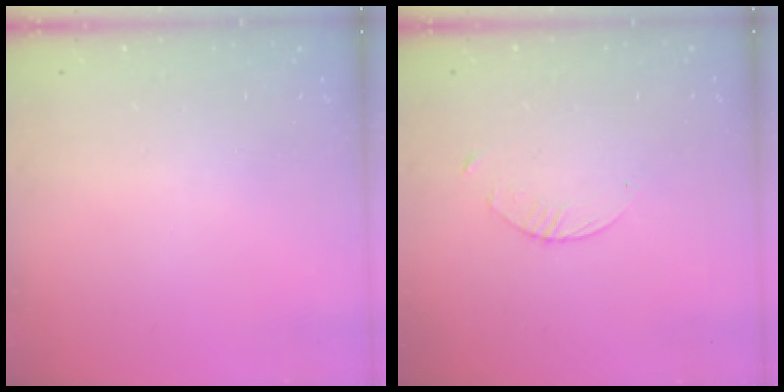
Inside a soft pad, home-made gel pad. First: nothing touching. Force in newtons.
{"total": 1.5, "press": 1.5, "slide": 0.2}